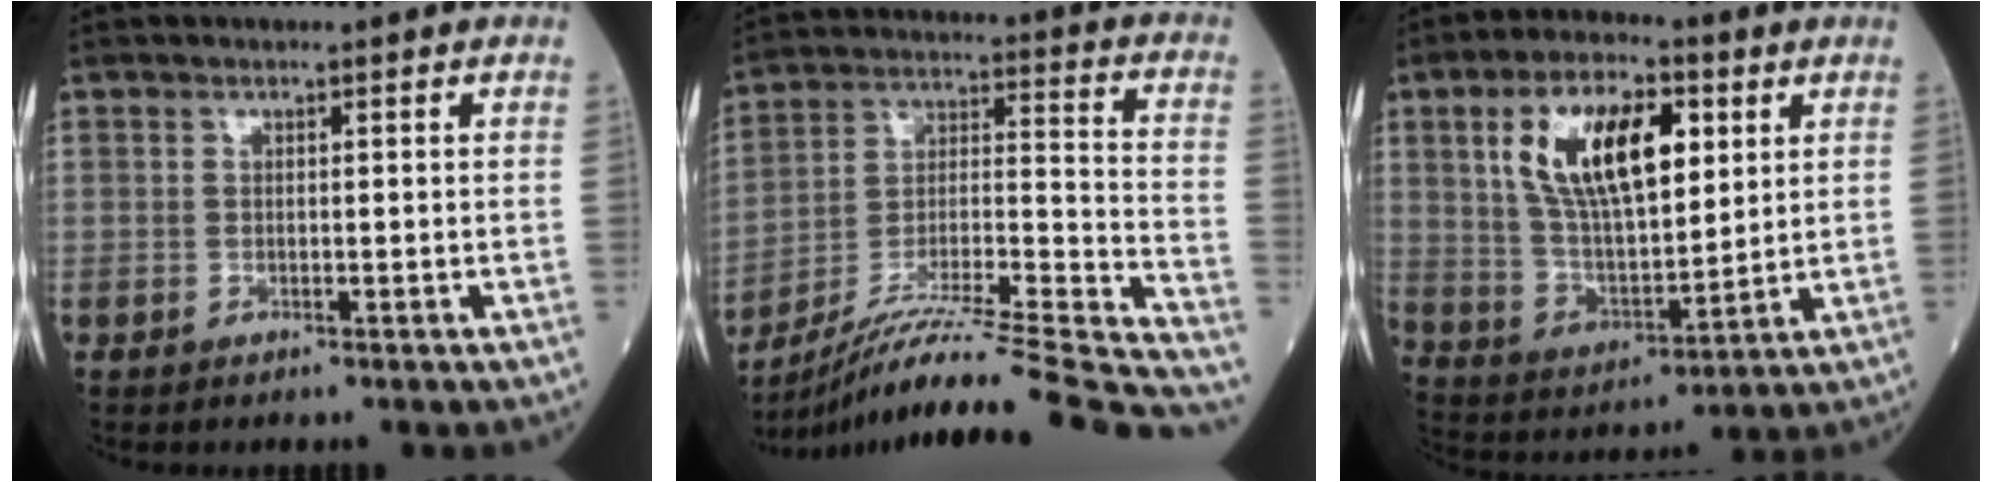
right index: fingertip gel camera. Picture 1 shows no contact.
{"total": 30.6, "force": [-27.2, -0.7, 14.0], "torque": [-0.163, -0.030, -0.412]}
{"total": 15.3, "force": [5.5, 6.2, 12.9], "torque": [-0.248, 0.016, 0.103]}